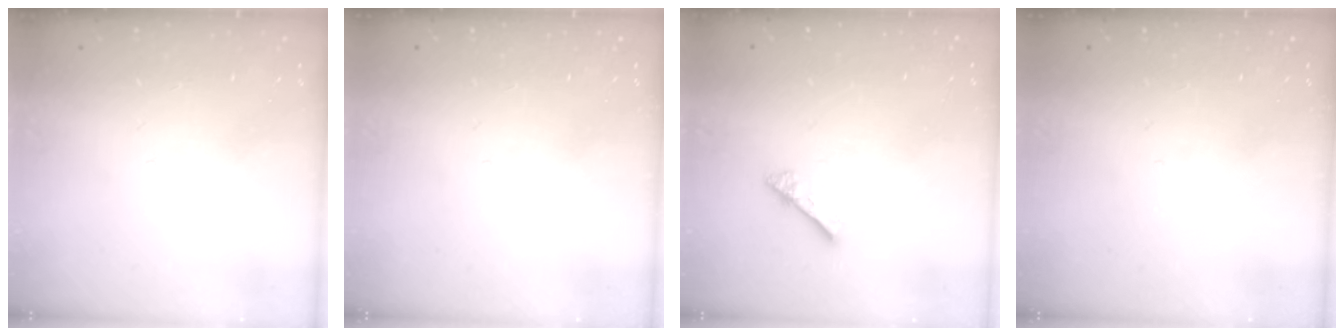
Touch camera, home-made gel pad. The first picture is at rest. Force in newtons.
{"total": 0.0}
{"total": 2.8, "press": 2.8, "slide": 0.3}
{"total": 0.0}